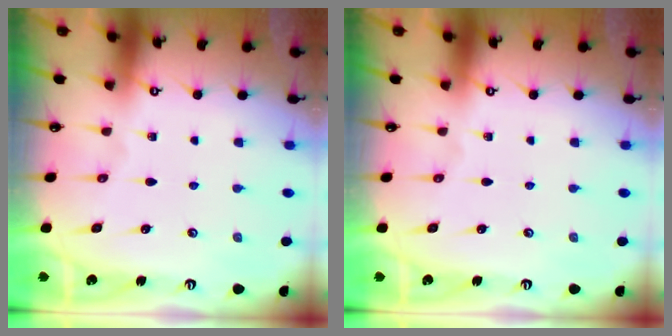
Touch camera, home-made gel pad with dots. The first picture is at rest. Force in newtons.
{"total": 0.0}